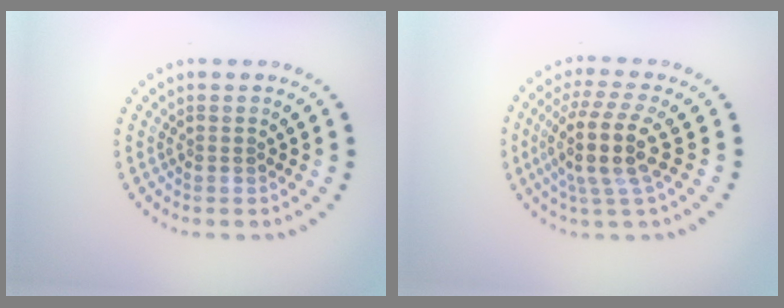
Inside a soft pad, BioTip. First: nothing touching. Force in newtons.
{"total": 4.8, "press": 3.9, "slide": 2.9}